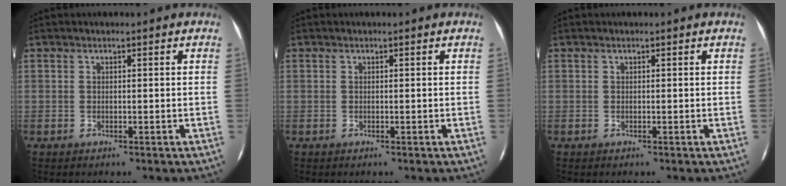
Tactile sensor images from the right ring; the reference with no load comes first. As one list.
[{"total": 0.0}, {"total": 0.0}]